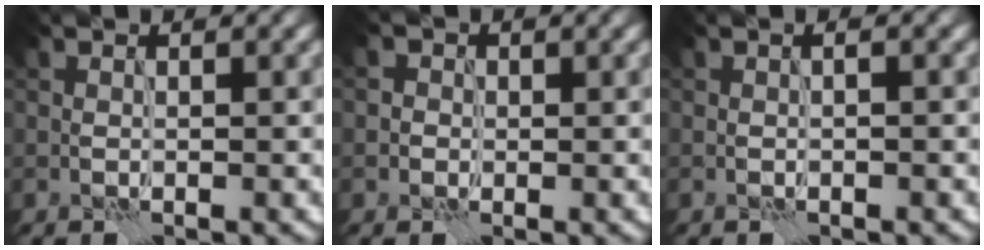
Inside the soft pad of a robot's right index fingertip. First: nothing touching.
{"total": 1.1, "force": [-0.2, 1.1, -0.1], "torque": [0.004, 0.001, -0.005]}
{"total": 0.8, "force": [0.0, 0.2, 0.8], "torque": [-0.005, -0.003, 0.000]}